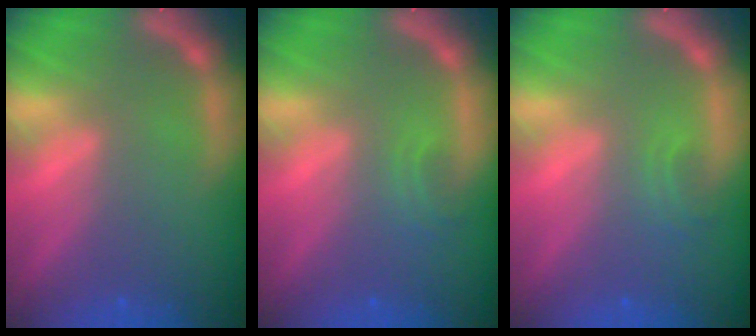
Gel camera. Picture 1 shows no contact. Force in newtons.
{"total": 1.4}
{"total": 1.4}